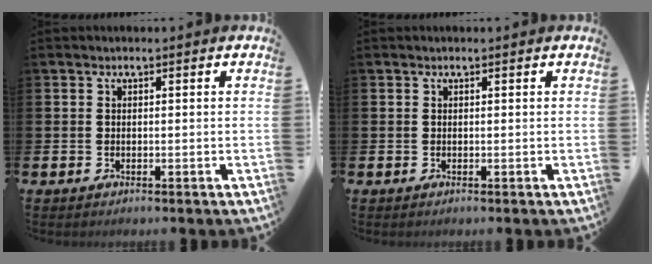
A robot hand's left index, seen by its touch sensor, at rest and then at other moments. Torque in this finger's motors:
{"motor_torque": [-0.15, 0.15, -0.13, 0.01]}